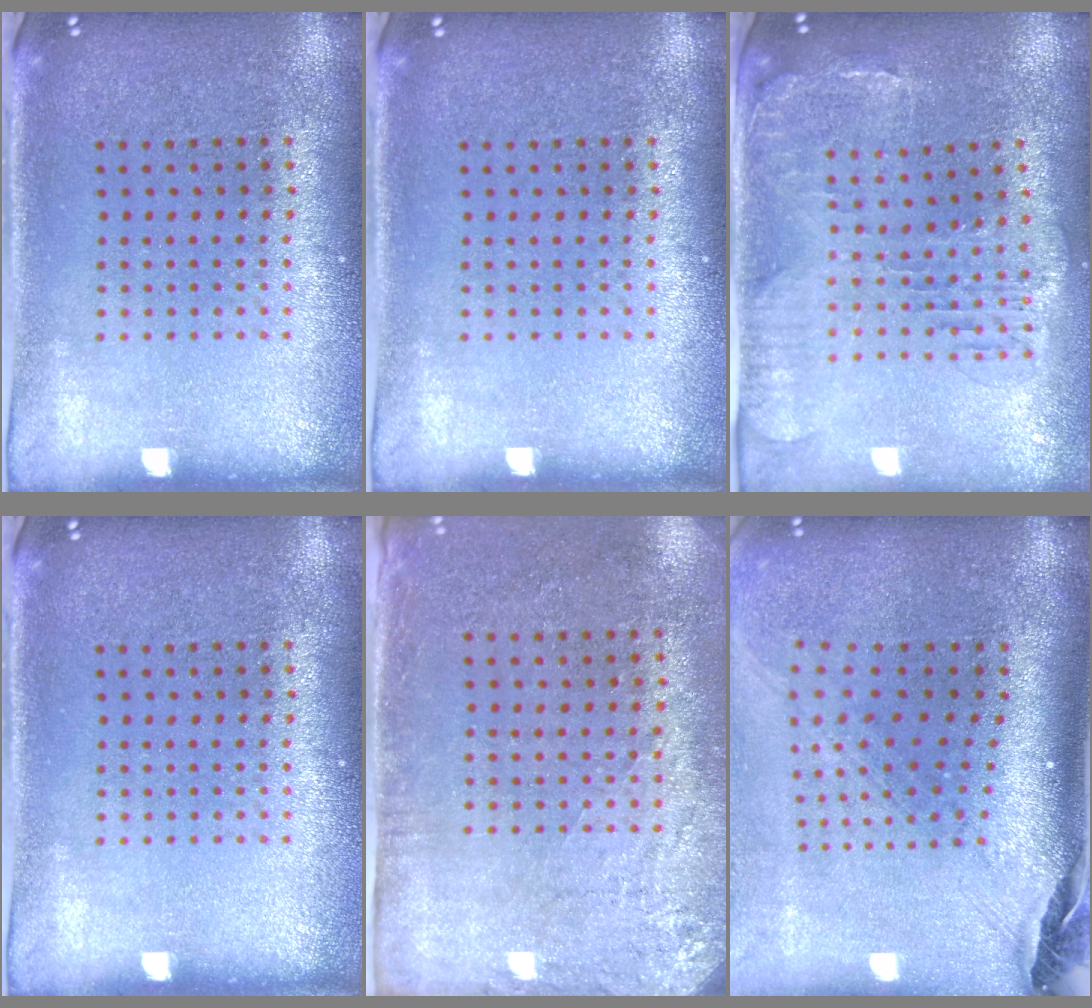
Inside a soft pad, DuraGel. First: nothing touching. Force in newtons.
{"total": 0.0}
{"total": 1.4, "press": 1.4, "slide": 0.5}
{"total": 0.0}
{"total": 2.8, "press": 2.3, "slide": 1.6}
{"total": 2.5, "press": 1.7, "slide": 1.8}